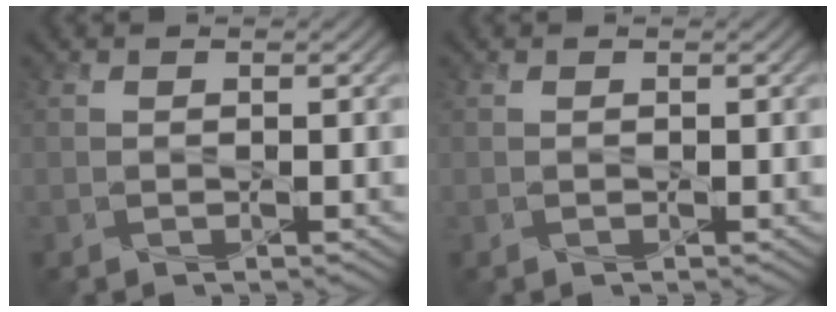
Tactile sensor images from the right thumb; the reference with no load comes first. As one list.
[{"total": 0.0}]